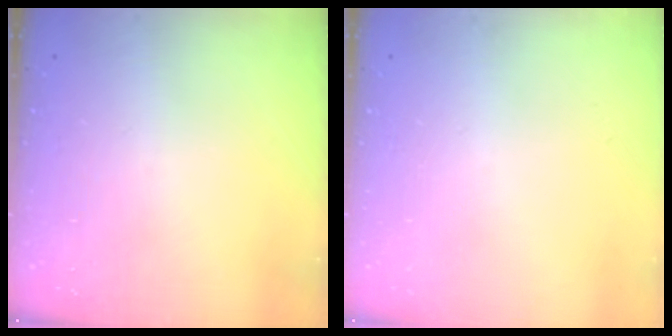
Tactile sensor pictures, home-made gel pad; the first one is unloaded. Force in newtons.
{"total": 0.0}